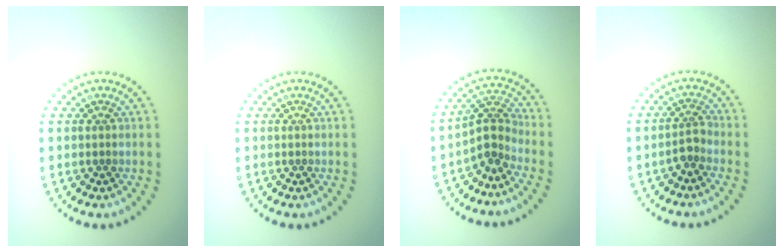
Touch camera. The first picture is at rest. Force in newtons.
{"total": 0.0}
{"total": 2.9, "press": 2.0, "slide": 2.1}
{"total": 1.8, "press": 1.3, "slide": 1.2}